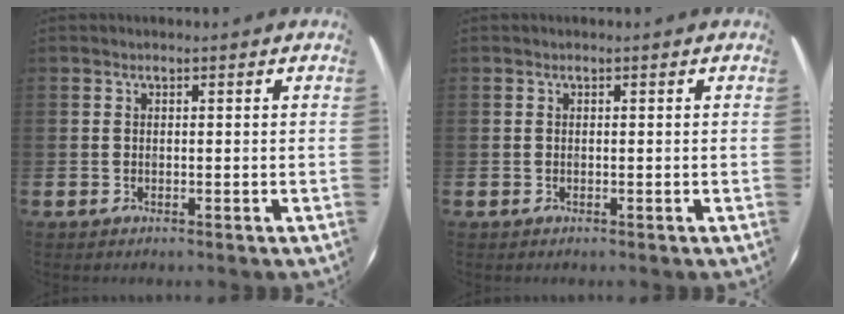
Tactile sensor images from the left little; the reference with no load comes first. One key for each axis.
{"total": 0.0}